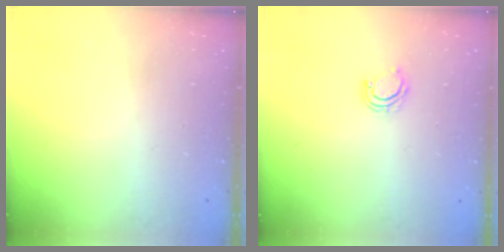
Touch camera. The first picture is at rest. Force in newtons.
{"total": 3.5, "press": 3.5, "slide": 0.3}